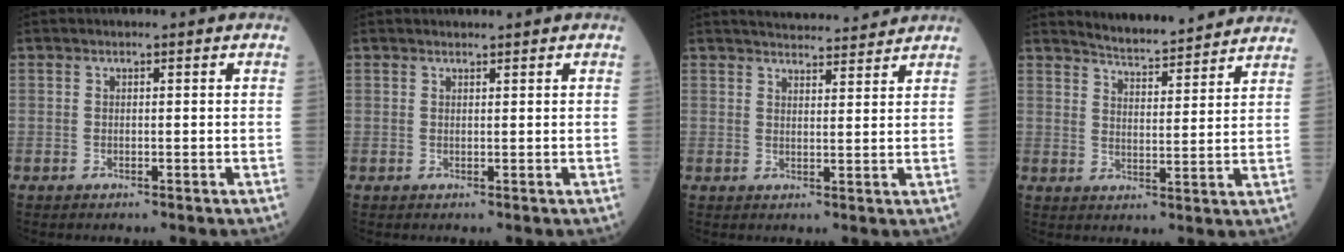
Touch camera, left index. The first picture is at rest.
{"total": 0.8, "force": [0.8, 0.0, 0.1], "torque": [-0.009, 0.004, 0.014]}
{"total": 9.7, "force": [9.3, 0.9, 2.4], "torque": [-0.035, 0.013, 0.125]}
{"total": 10.6, "force": [10.2, 0.5, 2.6], "torque": [-0.046, 0.007, 0.139]}